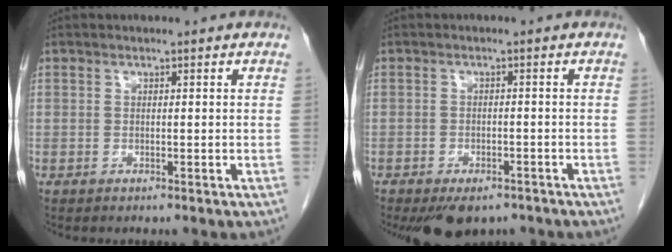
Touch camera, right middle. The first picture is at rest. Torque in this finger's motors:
{"motor_torque": [0.03, -0.02, 0.01, 0.03]}